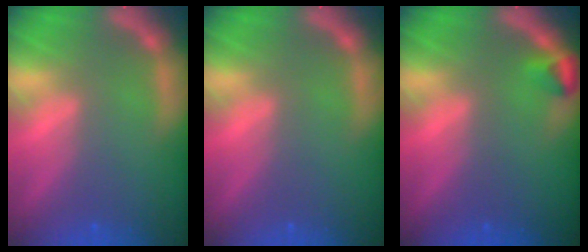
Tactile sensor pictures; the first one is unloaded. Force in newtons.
{"total": 0.0}
{"total": 1.5}